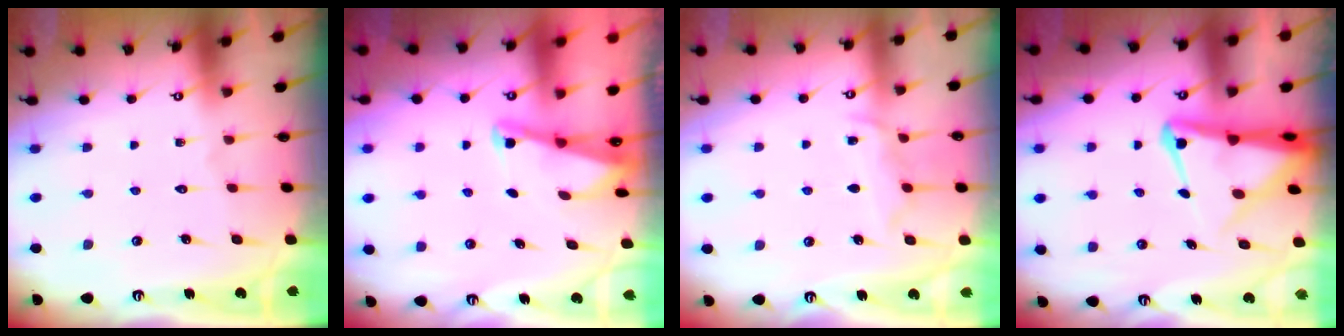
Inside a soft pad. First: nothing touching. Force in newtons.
{"total": 2.1, "press": 2.0, "slide": 0.3}
{"total": 7.6, "press": 7.6, "slide": 0.9}
{"total": 7.0, "press": 7.0, "slide": 0.8}